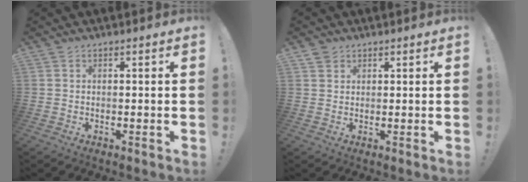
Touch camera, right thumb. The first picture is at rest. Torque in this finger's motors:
{"motor_torque": [-0.07, 0.04, 0.01, -0.06, -0.01]}